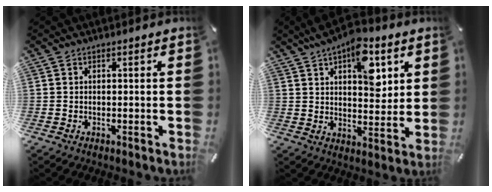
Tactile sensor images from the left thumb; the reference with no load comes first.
{"total": 13.3, "force": [6.4, 7.0, 9.3], "torque": [-0.110, -0.032, 0.105]}